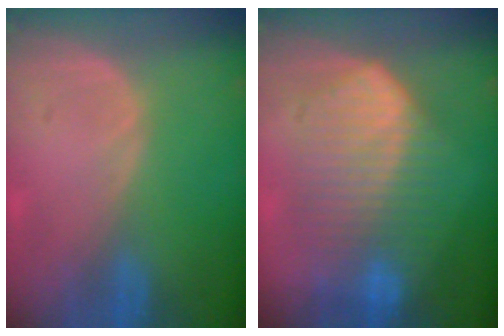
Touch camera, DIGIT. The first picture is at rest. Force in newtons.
{"total": 10.5, "press": 10.5, "slide": 0.6}